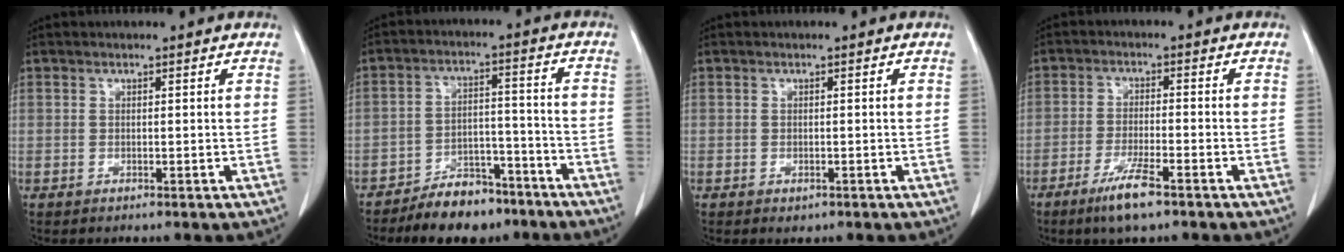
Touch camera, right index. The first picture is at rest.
{"total": 8.7, "force": [-7.3, 3.9, 2.4], "torque": [-0.032, 0.017, -0.120]}
{"total": 1.0, "force": [-0.6, 0.6, 0.6], "torque": [-0.008, -0.001, -0.003]}
{"total": 6.2, "force": [-4.1, 0.5, 4.6], "torque": [-0.092, -0.011, -0.075]}